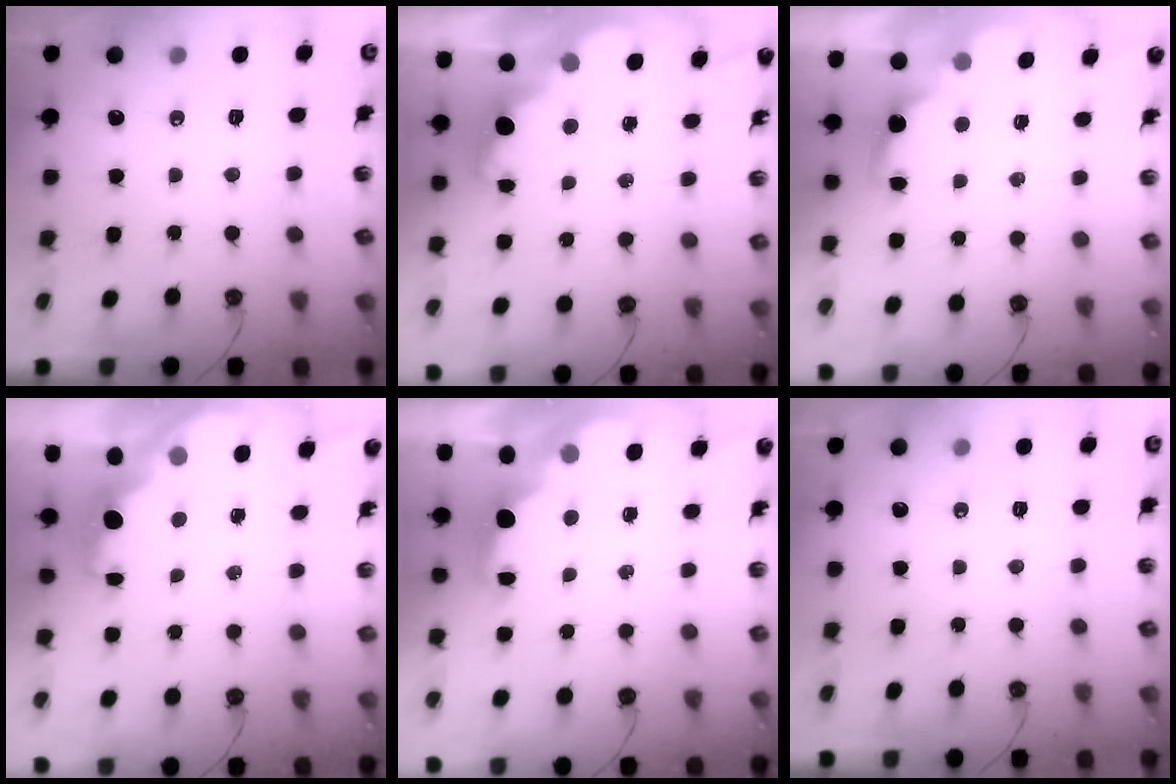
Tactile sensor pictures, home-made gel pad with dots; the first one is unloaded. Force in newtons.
{"total": 3.6, "press": 3.5, "slide": 0.7}
{"total": 1.8, "press": 1.5, "slide": 1.0}
{"total": 2.2, "press": 2.1, "slide": 0.9}
{"total": 2.4, "press": 2.3, "slide": 0.8}
{"total": 0.0}